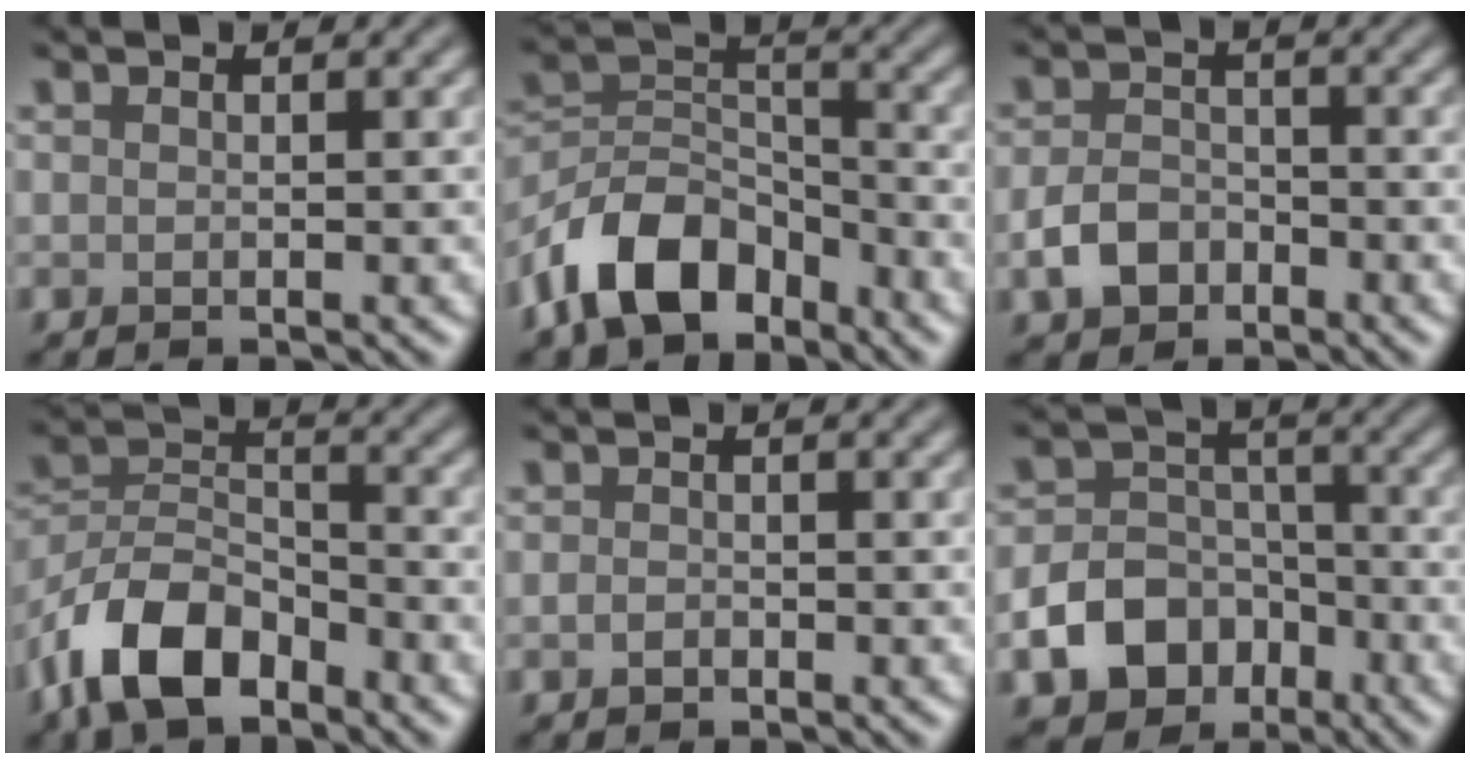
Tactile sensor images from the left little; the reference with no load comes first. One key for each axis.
{"total": 8.6, "fx": -5.6, "fy": 4.9, "fz": 4.4, "tx": -0.076, "ty": 0.002, "tz": -0.120}
{"total": 3.3, "fx": -1.6, "fy": 2.4, "fz": 1.6, "tx": -0.032, "ty": -0.001, "tz": -0.036}
{"total": 8.2, "fx": -5.2, "fy": 4.2, "fz": 4.7, "tx": -0.085, "ty": 0.003, "tz": -0.113}
{"total": 0.8, "fx": -0.4, "fy": 0.6, "fz": 0.5, "tx": -0.009, "ty": -0.002, "tz": -0.010}
{"total": 8.3, "fx": -4.2, "fy": 6.4, "fz": 3.3, "tx": -0.038, "ty": -0.014, "tz": -0.089}